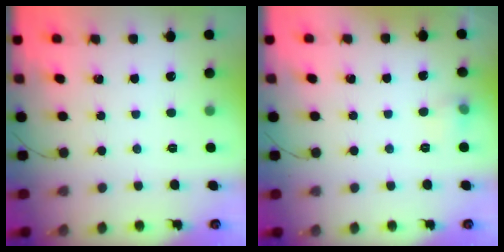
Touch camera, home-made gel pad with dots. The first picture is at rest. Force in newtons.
{"total": 5.2, "press": 5.1, "slide": 1.1}